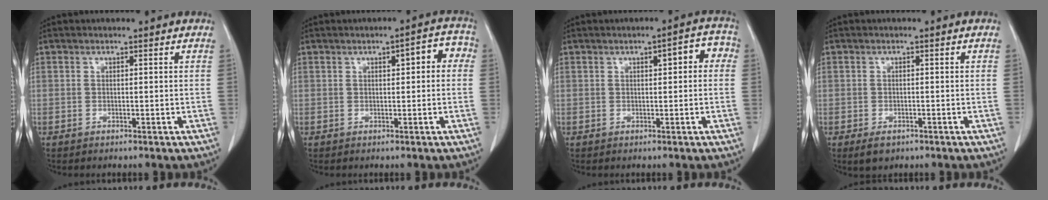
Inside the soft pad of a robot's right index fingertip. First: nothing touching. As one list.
[{"total": 4.4, "force": [0.9, 1.5, 4.1], "torque": [-0.046, 0.026, 0.008]}, {"total": 4.4, "force": [0.9, 1.4, 4.0], "torque": [-0.045, 0.026, 0.008]}, {"total": 2.3, "force": [-1.3, 1.4, 1.2], "torque": [-0.017, -0.002, -0.012]}]